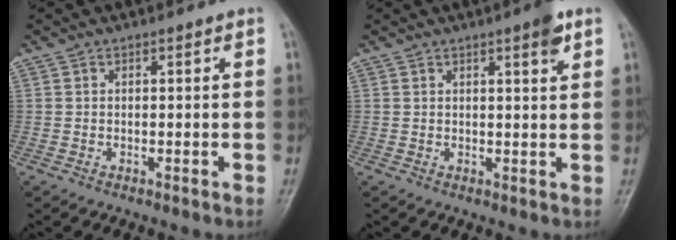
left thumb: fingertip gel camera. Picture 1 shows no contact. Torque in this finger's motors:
{"motor_torque": [0.41, 0.19, 0.37, -0.23, 0.00]}